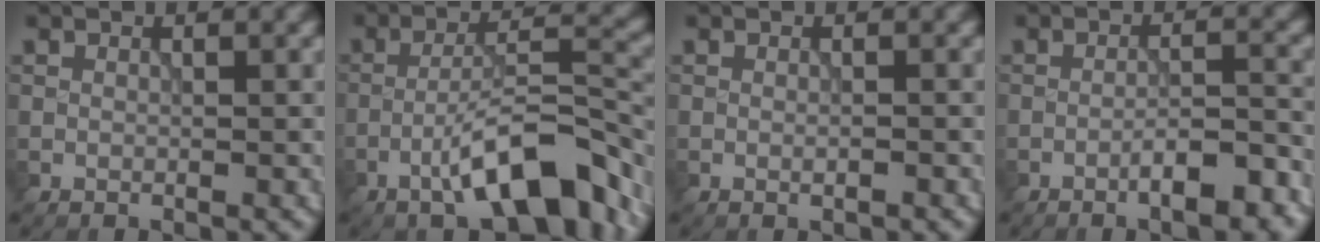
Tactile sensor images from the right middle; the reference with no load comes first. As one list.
[{"total": 9.3, "force": [-5.0, 2.5, 7.4], "torque": [-0.120, 0.014, -0.081]}, {"total": 0.7, "force": [-0.3, 0.1, 0.6], "torque": [-0.010, -0.001, -0.005]}, {"total": 5.1, "force": [-2.9, 1.3, 4.0], "torque": [-0.056, 0.009, -0.041]}]